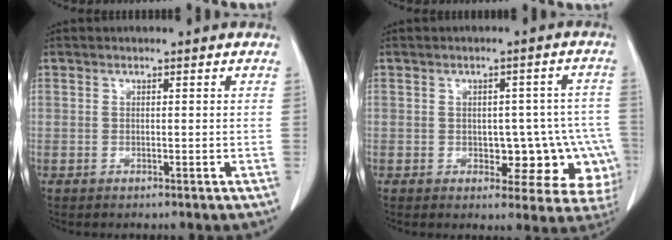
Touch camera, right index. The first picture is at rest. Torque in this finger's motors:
{"motor_torque": [0.26, -0.05, 0.16, 0.02]}